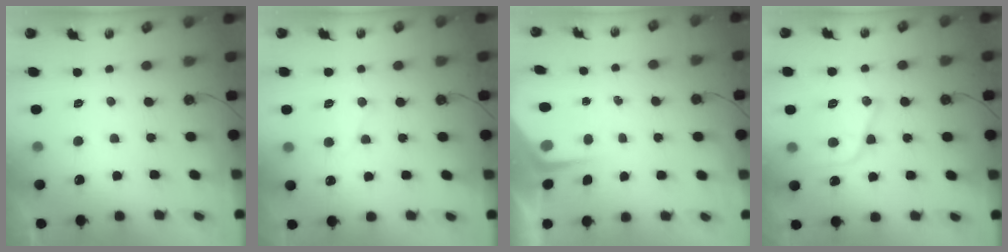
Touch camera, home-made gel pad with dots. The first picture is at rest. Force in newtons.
{"total": 9.1, "press": 9.1, "slide": 0.6}
{"total": 4.4, "press": 4.3, "slide": 0.4}
{"total": 14.3, "press": 14.3, "slide": 1.1}